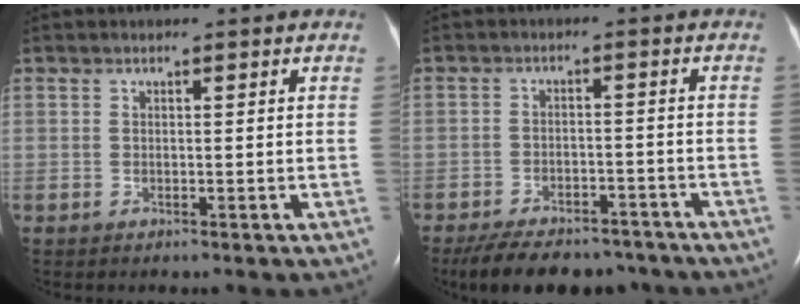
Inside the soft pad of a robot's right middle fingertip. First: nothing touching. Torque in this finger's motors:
{"motor_torque": [0.55, -0.54, 0.11, 0.03]}